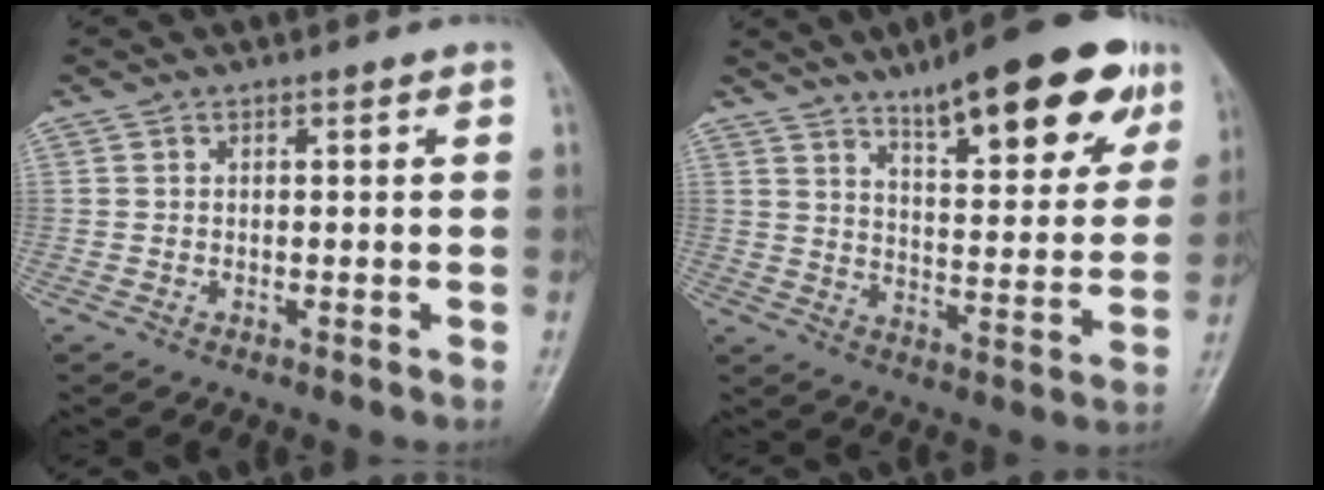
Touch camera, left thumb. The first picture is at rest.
{"total": 19.9, "force": [12.2, 5.9, 14.6], "torque": [-0.169, -0.046, 0.180]}